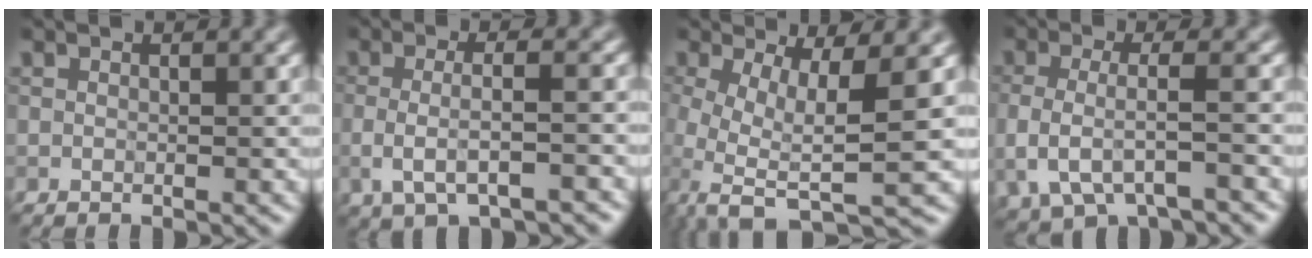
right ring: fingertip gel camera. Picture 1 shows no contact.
{"total": 4.5, "force": [-0.8, 1.6, 4.2], "torque": [-0.077, -0.005, -0.014]}
{"total": 8.1, "force": [-1.7, 2.4, 7.5], "torque": [-0.137, -0.006, -0.035]}
{"total": 4.5, "force": [-1.2, 1.9, 3.9], "torque": [-0.084, -0.012, -0.018]}